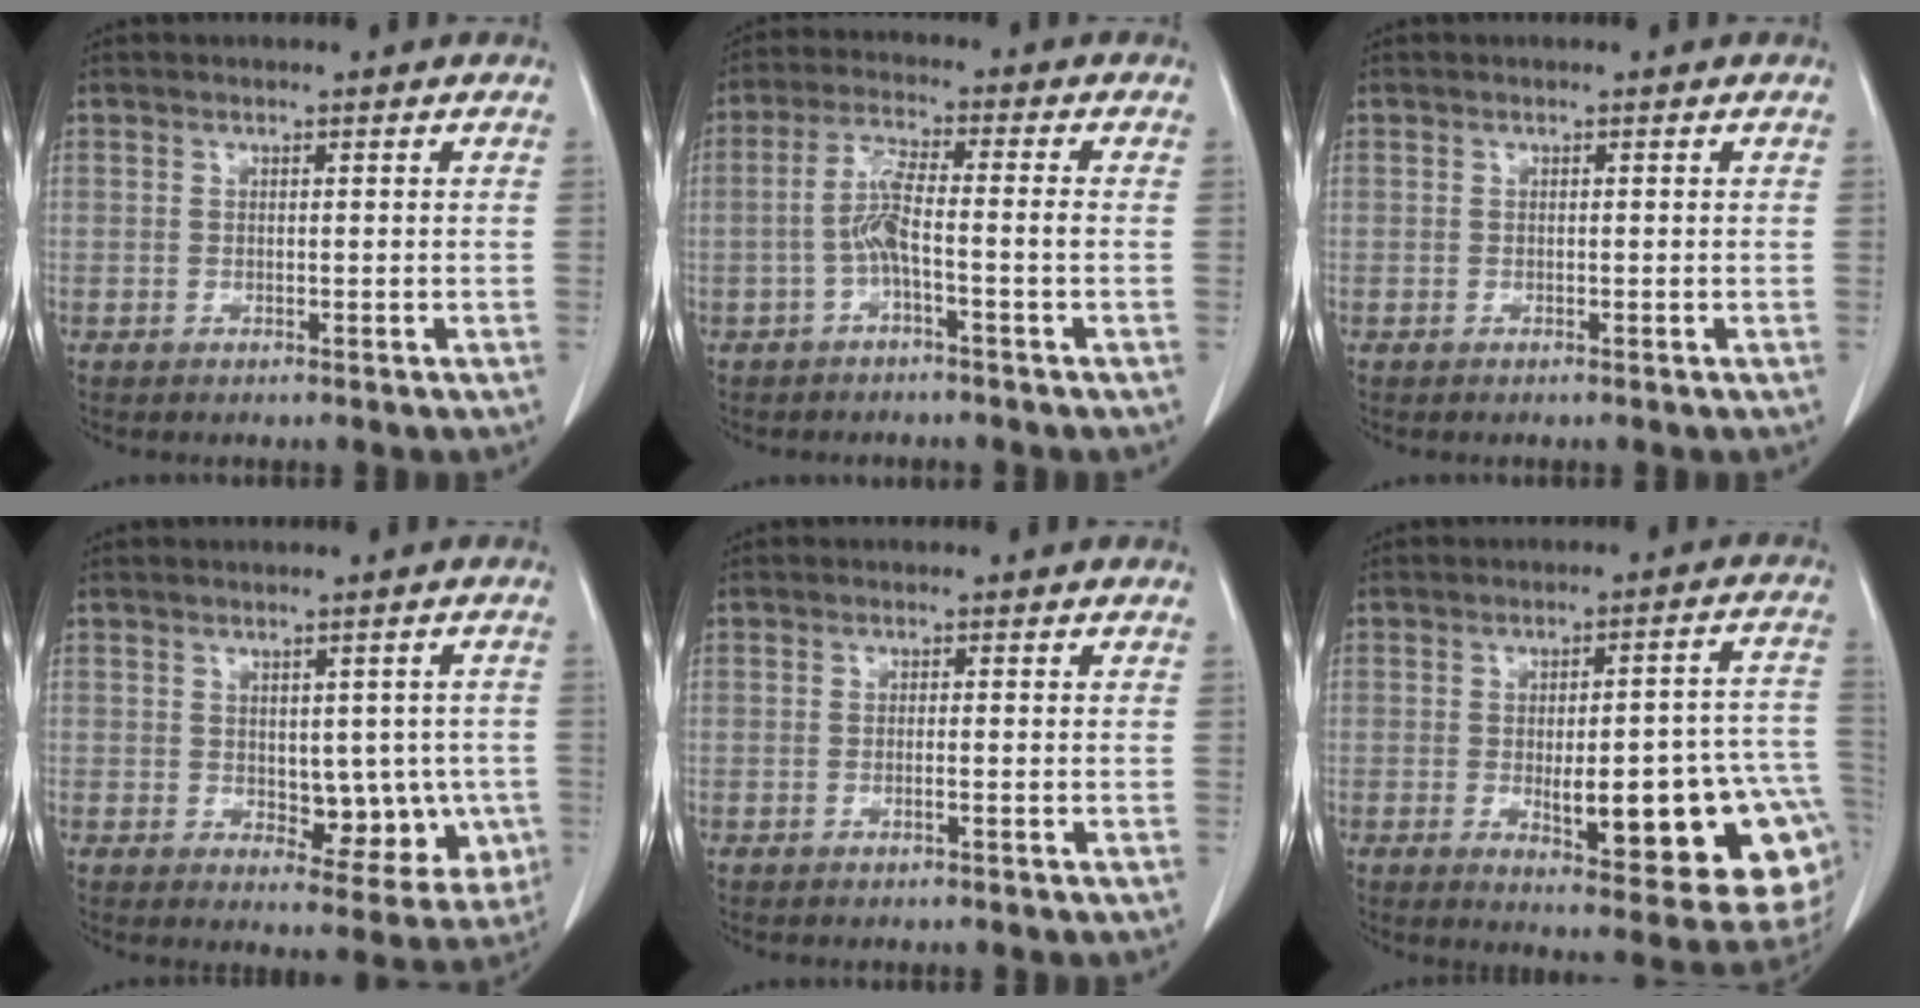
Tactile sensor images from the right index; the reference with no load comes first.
{"total": 5.3, "force": [-1.5, 0.2, 5.1], "torque": [-0.106, 0.014, -0.028]}
{"total": 0.0}
{"total": 8.3, "force": [-0.8, 4.8, 6.8], "torque": [-0.059, 0.006, 0.003]}
{"total": 0.7, "force": [-0.3, -0.1, 0.6], "torque": [-0.011, 0.000, -0.005]}
{"total": 21.1, "force": [-4.6, 5.3, 19.9], "torque": [-0.163, 0.020, -0.036]}